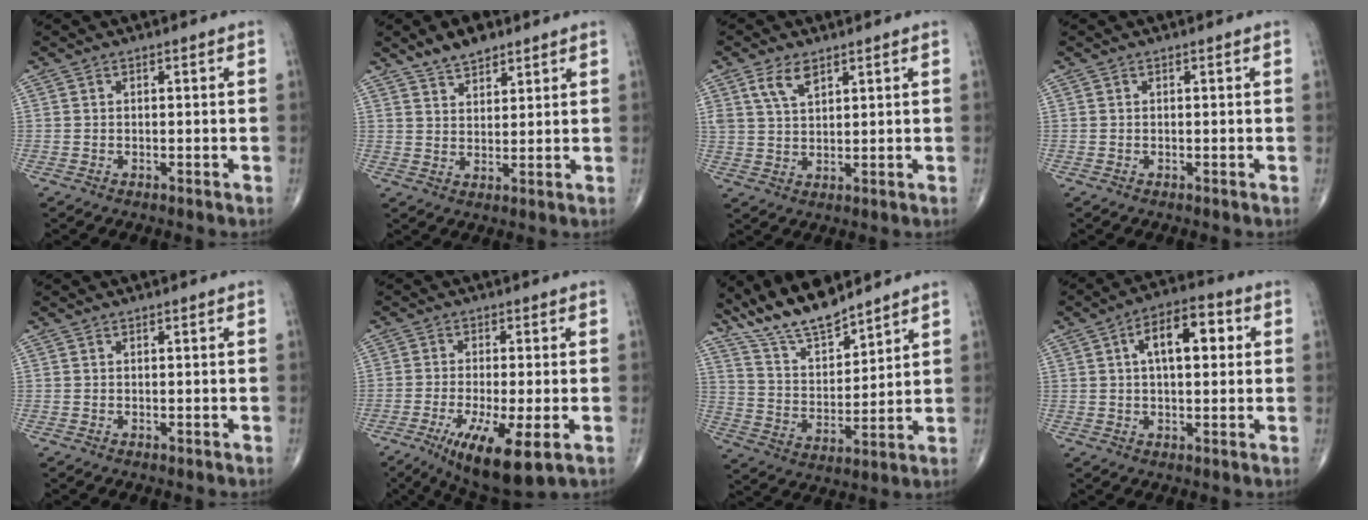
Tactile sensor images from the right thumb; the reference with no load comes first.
{"total": 6.2, "force": [4.6, 2.8, 3.0], "torque": [-0.033, -0.020, 0.083]}
{"total": 5.0, "force": [3.0, 2.4, 3.3], "torque": [-0.057, -0.013, 0.062]}
{"total": 0.0}
{"total": 0.0}
{"total": 11.9, "force": [-4.8, 3.0, 10.5], "torque": [-0.182, -0.019, -0.071]}
{"total": 12.6, "force": [11.1, 2.9, 5.3], "torque": [-0.080, -0.059, 0.214]}
{"total": 12.5, "force": [3.1, 6.0, 10.5], "torque": [-0.152, 0.020, 0.042]}